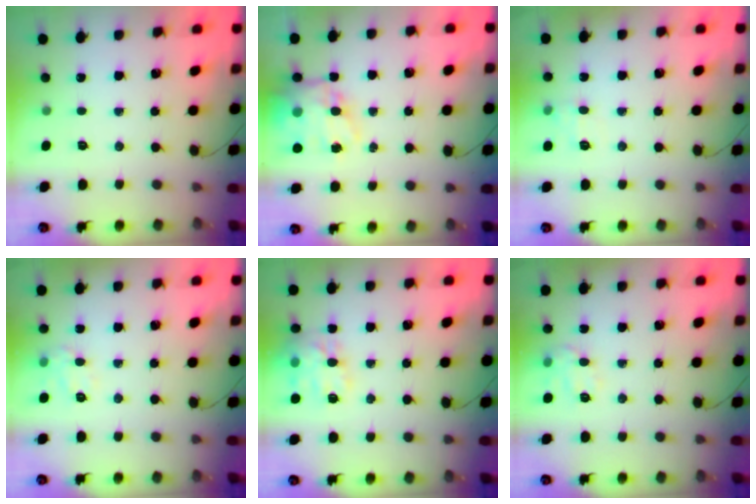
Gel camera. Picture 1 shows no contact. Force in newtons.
{"total": 17.1, "press": 16.7, "slide": 3.6}
{"total": 7.7, "press": 7.6, "slide": 1.5}
{"total": 9.1, "press": 9.1, "slide": 0.6}
{"total": 14.0, "press": 13.9, "slide": 0.6}
{"total": 10.3, "press": 10.3, "slide": 0.3}